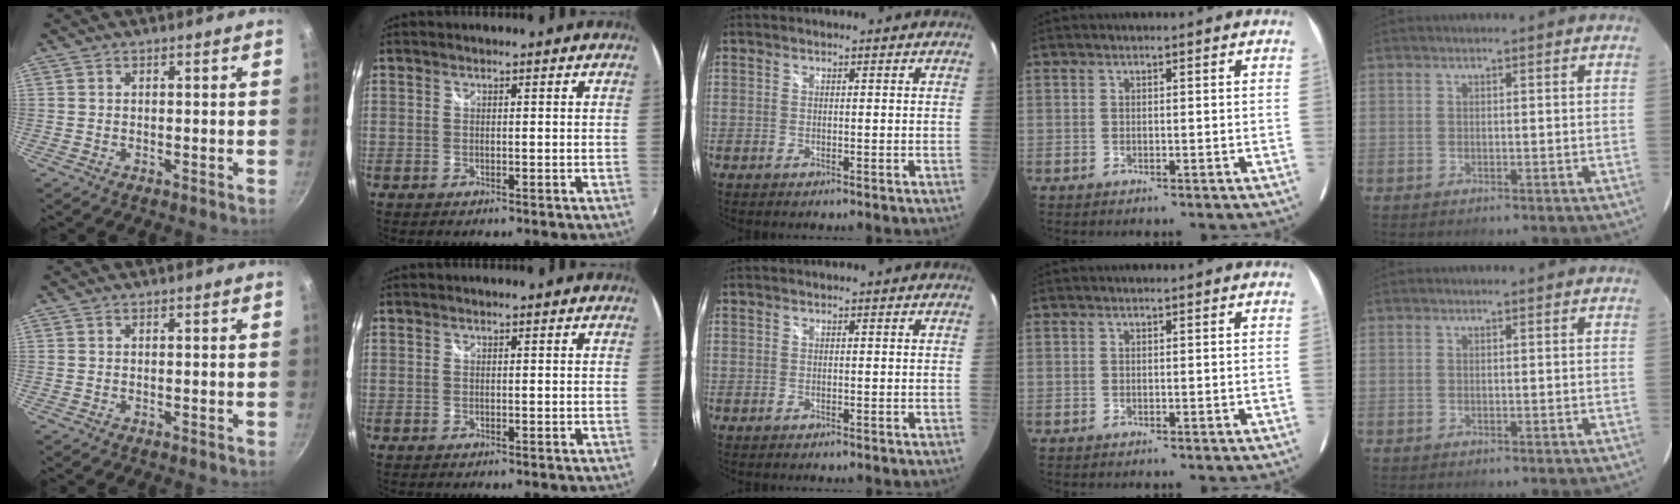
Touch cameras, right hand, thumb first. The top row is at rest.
{}